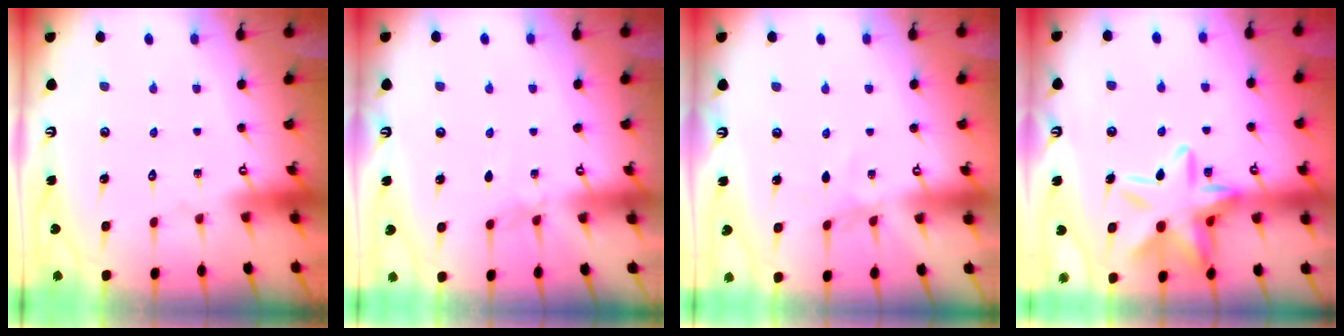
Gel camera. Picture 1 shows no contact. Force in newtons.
{"total": 3.0, "press": 2.9, "slide": 0.5}
{"total": 3.1, "press": 3.0, "slide": 0.5}
{"total": 18.8, "press": 18.7, "slide": 1.5}